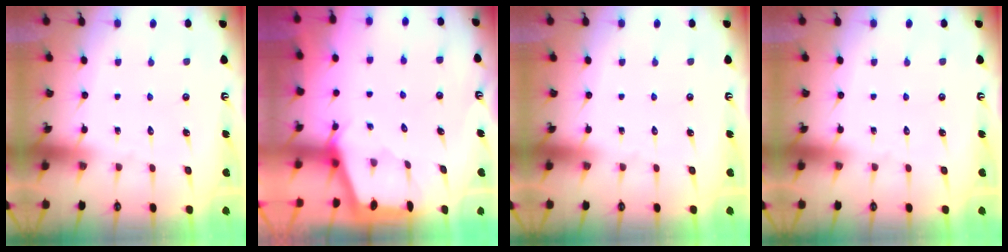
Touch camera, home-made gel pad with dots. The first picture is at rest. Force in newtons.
{"total": 3.4, "press": 3.4, "slide": 0.3}
{"total": 0.0}
{"total": 0.0}